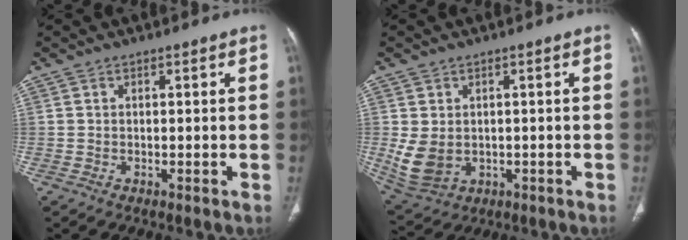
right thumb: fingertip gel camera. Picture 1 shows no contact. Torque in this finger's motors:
{"motor_torque": [0.46, 1.29, -0.03, 0.08, 0.06]}